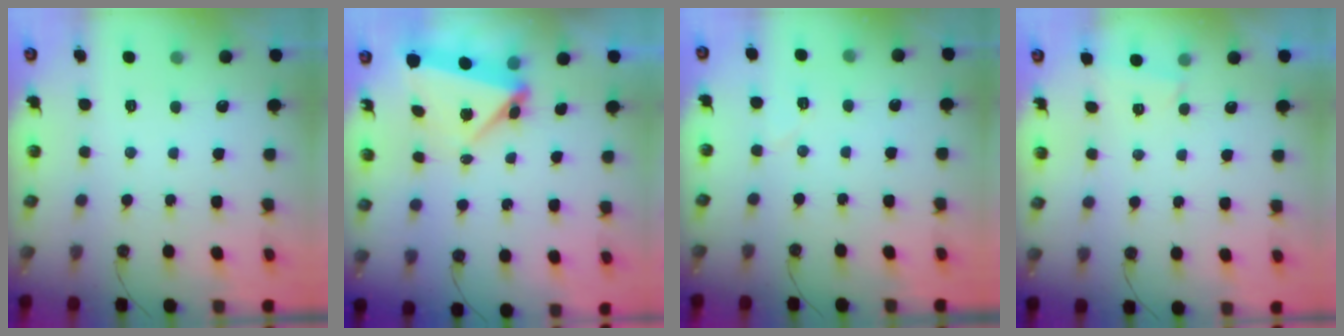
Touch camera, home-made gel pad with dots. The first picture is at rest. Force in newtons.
{"total": 5.9, "press": 5.7, "slide": 1.3}
{"total": 4.2, "press": 4.1, "slide": 1.2}
{"total": 1.0, "press": 0.9, "slide": 0.4}